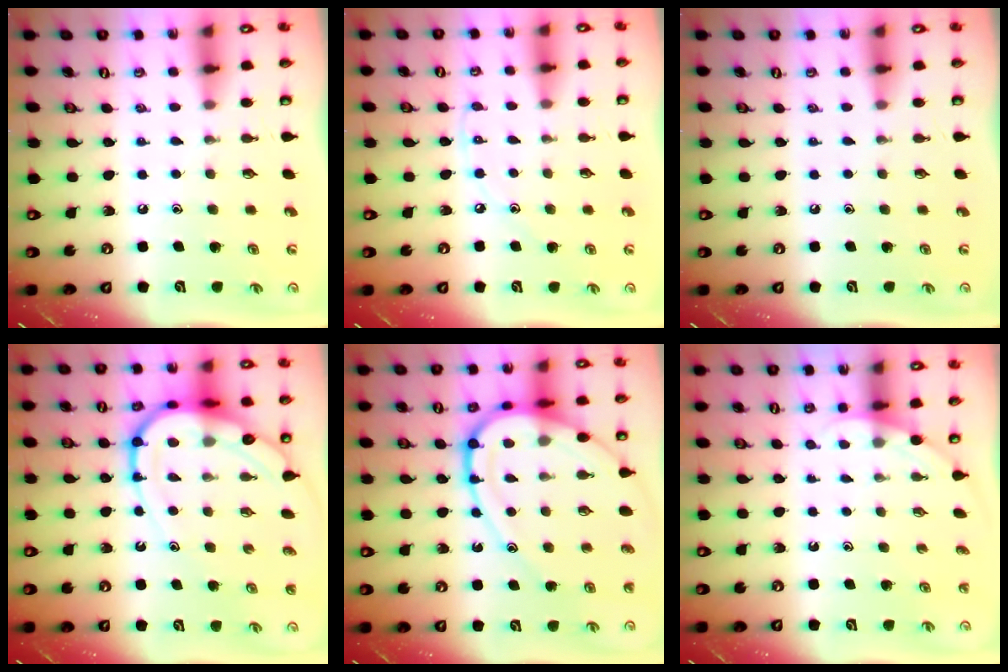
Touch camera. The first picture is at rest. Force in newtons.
{"total": 3.9, "press": 3.8, "slide": 0.6}
{"total": 0.0}
{"total": 14.0, "press": 14.0, "slide": 1.1}
{"total": 17.2, "press": 17.1, "slide": 1.6}
{"total": 2.5, "press": 2.5, "slide": 0.2}